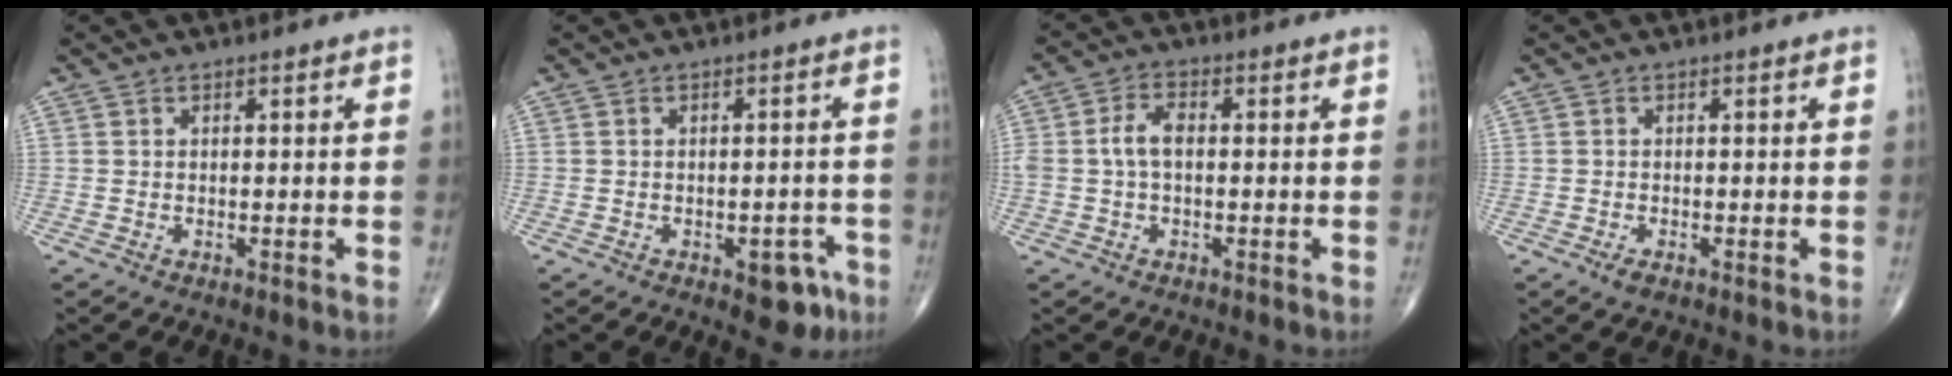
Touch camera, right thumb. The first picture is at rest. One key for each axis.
{"total": 5.4, "fx": -2.7, "fy": 2.9, "fz": 3.6, "tx": -0.019, "ty": 0.018, "tz": -0.027}
{"total": 4.7, "fx": 0.0, "fy": 2.7, "fz": 3.9, "tx": -0.086, "ty": 0.017, "tz": -0.002}
{"total": 1.4, "fx": -0.8, "fy": 0.6, "fz": 1.1, "tx": -0.026, "ty": -0.004, "tz": -0.017}